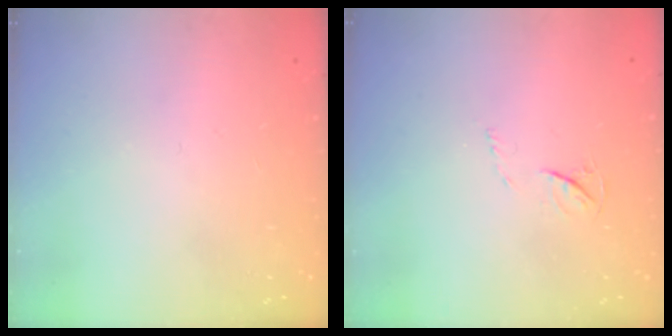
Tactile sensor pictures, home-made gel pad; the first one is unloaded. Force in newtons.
{"total": 3.3, "press": 3.2, "slide": 0.5}